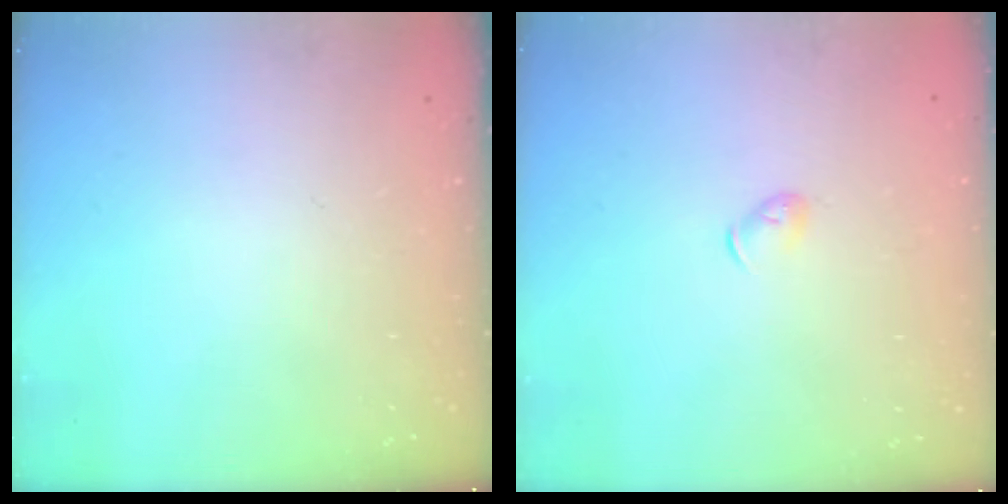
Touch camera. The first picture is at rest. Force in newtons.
{"total": 3.5, "press": 3.4, "slide": 0.8}